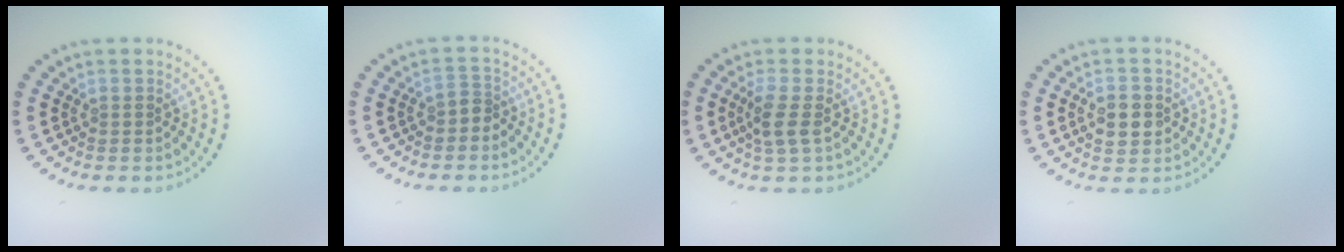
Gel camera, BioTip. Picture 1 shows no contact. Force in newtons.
{"total": 1.4, "press": 1.0, "slide": 0.9}
{"total": 2.4, "press": 2.2, "slide": 1.1}
{"total": 3.4, "press": 3.4, "slide": 0.2}